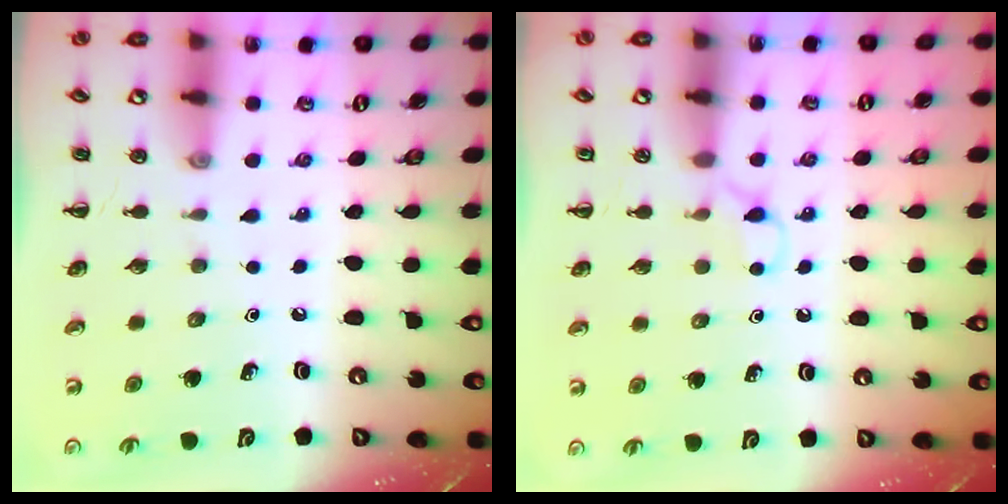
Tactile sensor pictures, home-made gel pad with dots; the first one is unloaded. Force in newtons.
{"total": 4.5, "press": 4.2, "slide": 1.5}